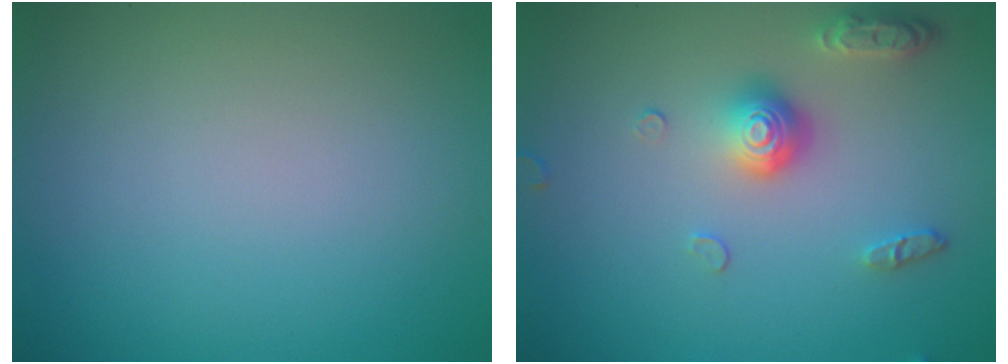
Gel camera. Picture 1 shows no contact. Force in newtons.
{"total": 3.8, "press": 3.0, "slide": 2.5}